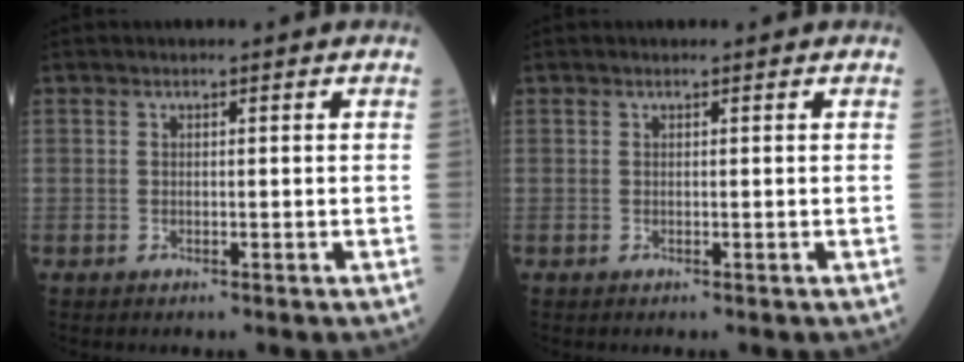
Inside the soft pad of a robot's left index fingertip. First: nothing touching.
{"total": 0.0}